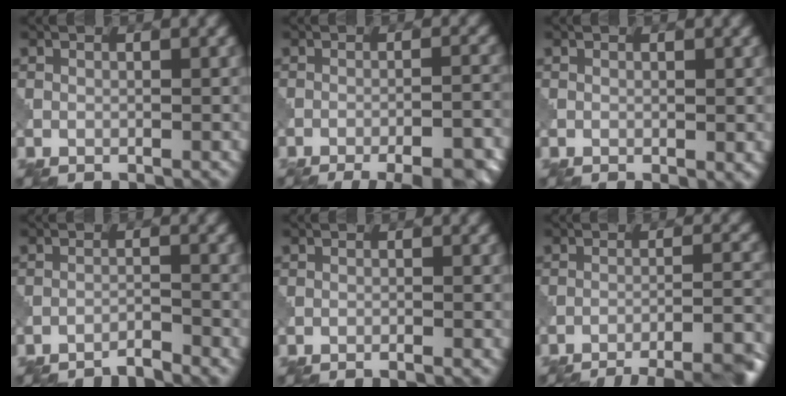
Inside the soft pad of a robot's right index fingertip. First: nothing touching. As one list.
[{"total": 10.1, "force": [-7.8, 3.1, 5.6], "torque": [-0.047, 0.002, -0.077]}, {"total": 1.0, "force": [-0.1, 0.3, 1.0], "torque": [-0.011, -0.005, -0.002]}, {"total": 2.1, "force": [-2.0, 0.1, 0.7], "torque": [0.003, 0.004, -0.042]}, {"total": 1.0, "force": [-0.8, 0.1, 0.6], "torque": [-0.006, -0.001, -0.021]}, {"total": 12.8, "force": [-11.1, 3.2, 5.6], "torque": [-0.049, 0.009, -0.123]}]